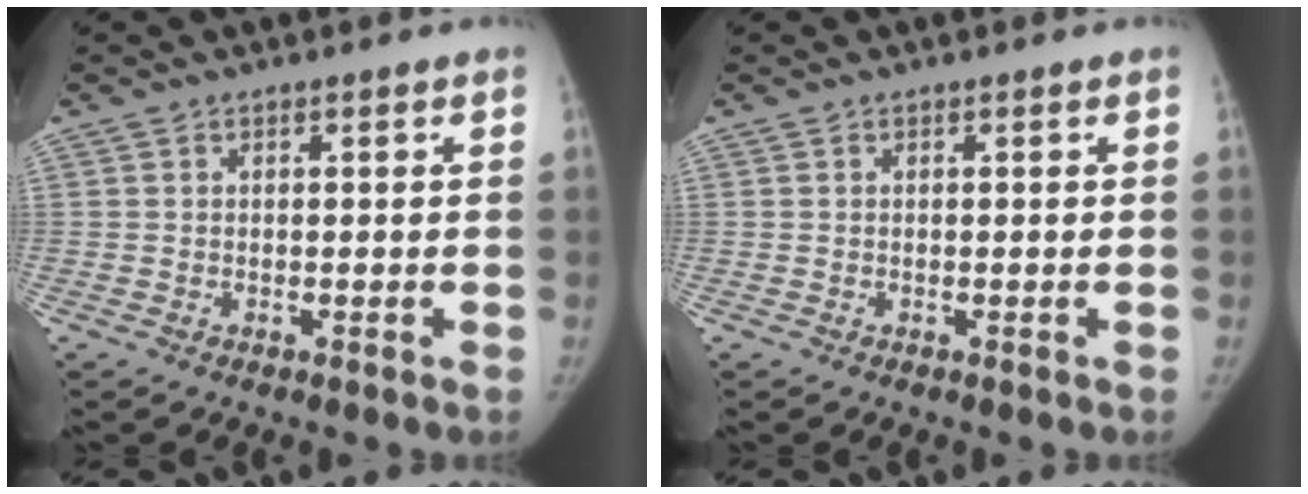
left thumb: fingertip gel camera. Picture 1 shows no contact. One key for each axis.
{"total": 0.0}